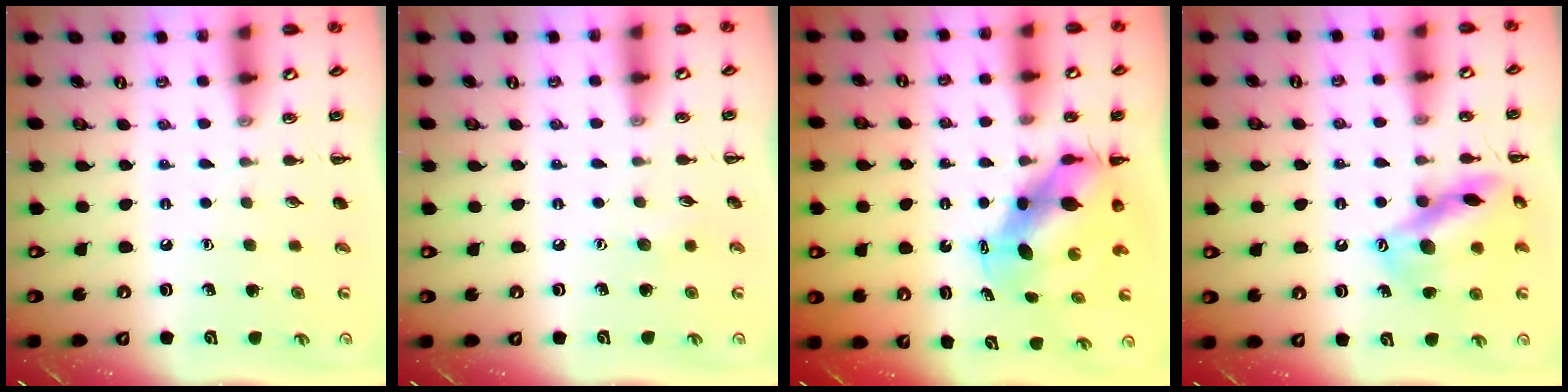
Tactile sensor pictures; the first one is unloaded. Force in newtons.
{"total": 3.1, "press": 3.0, "slide": 0.6}
{"total": 8.0, "press": 7.8, "slide": 1.9}
{"total": 15.6, "press": 15.5, "slide": 1.6}